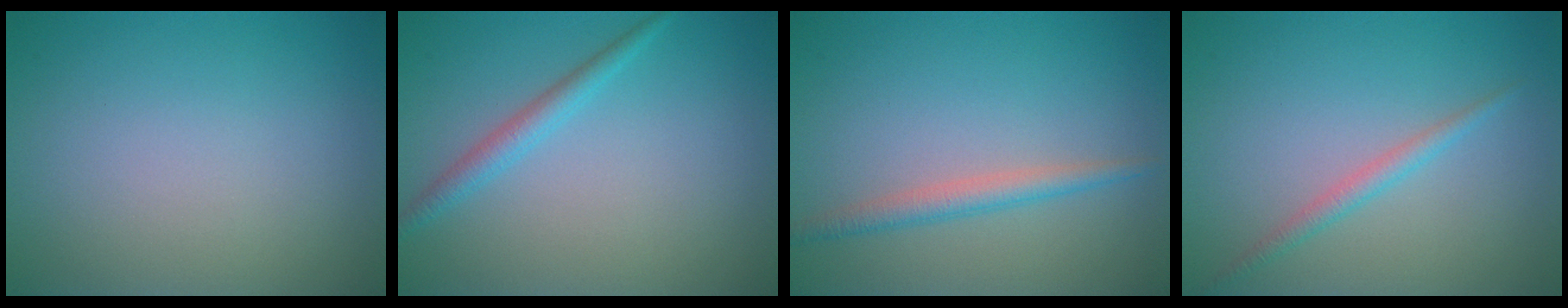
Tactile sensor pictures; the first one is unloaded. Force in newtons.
{"total": 1.9, "press": 1.9, "slide": 0.1}
{"total": 2.1, "press": 2.1, "slide": 0.0}
{"total": 1.5, "press": 1.5, "slide": 0.1}